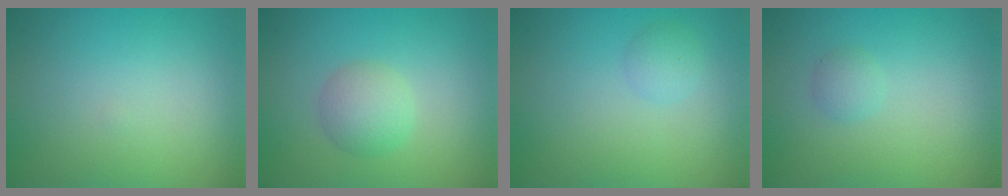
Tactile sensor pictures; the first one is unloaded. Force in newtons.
{"total": 2.7, "press": 2.7, "slide": 0.1}
{"total": 1.4, "press": 1.3, "slide": 0.2}
{"total": 1.1, "press": 1.1, "slide": 0.0}